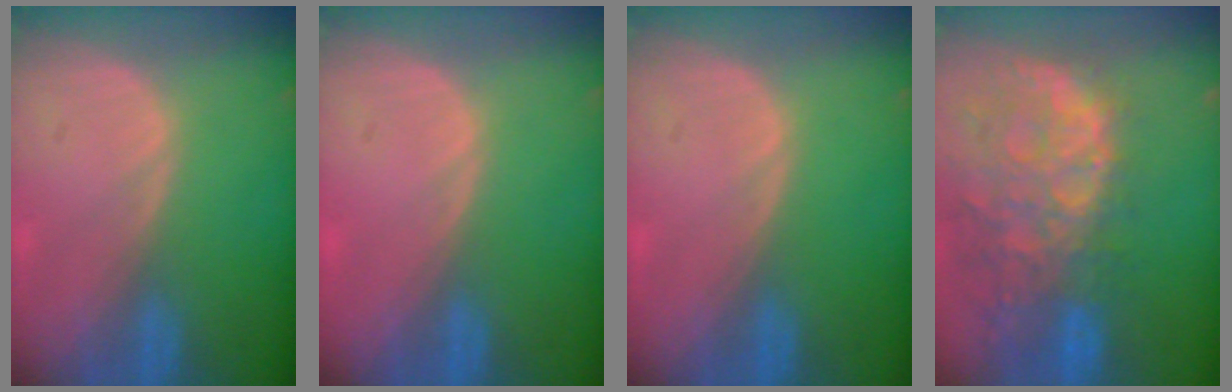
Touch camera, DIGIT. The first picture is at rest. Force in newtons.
{"total": 0.0}
{"total": 0.0}
{"total": 13.7, "press": 11.0, "slide": 8.1}